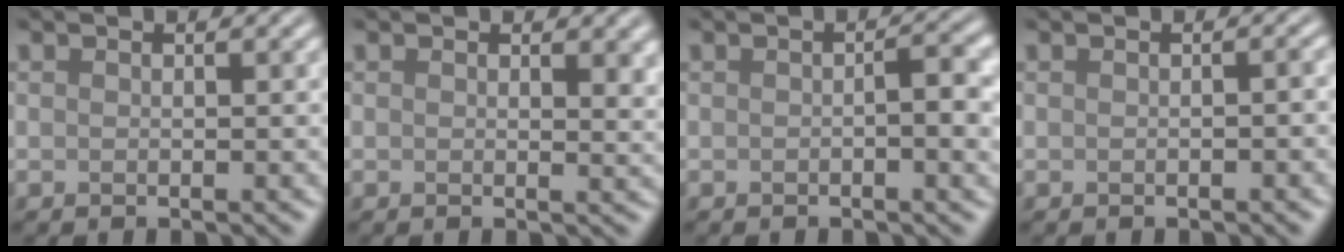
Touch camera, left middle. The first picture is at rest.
{"total": 1.7, "force": [0.7, 0.6, 1.4], "torque": [-0.012, -0.003, 0.010]}
{"total": 2.8, "force": [-0.3, 0.5, 2.7], "torque": [-0.040, 0.003, -0.005]}
{"total": 1.1, "force": [-0.3, 0.2, 1.0], "torque": [-0.013, 0.003, -0.002]}